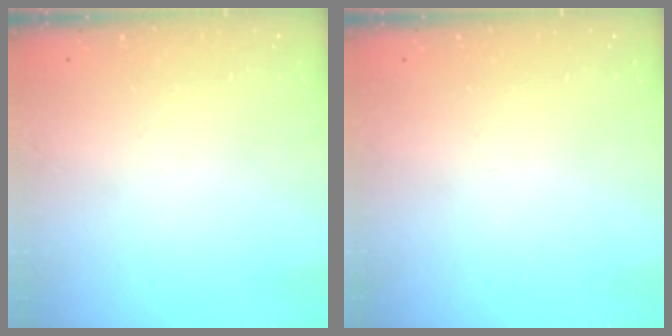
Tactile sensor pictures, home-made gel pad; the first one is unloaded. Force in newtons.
{"total": 0.0}